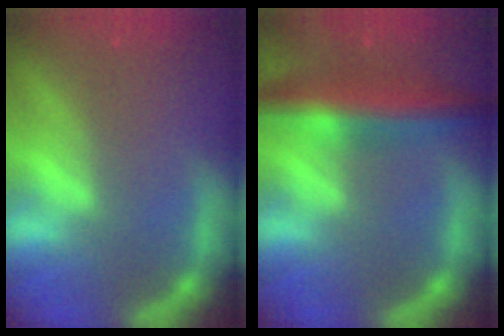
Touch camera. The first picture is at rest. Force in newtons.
{"total": 7.0}